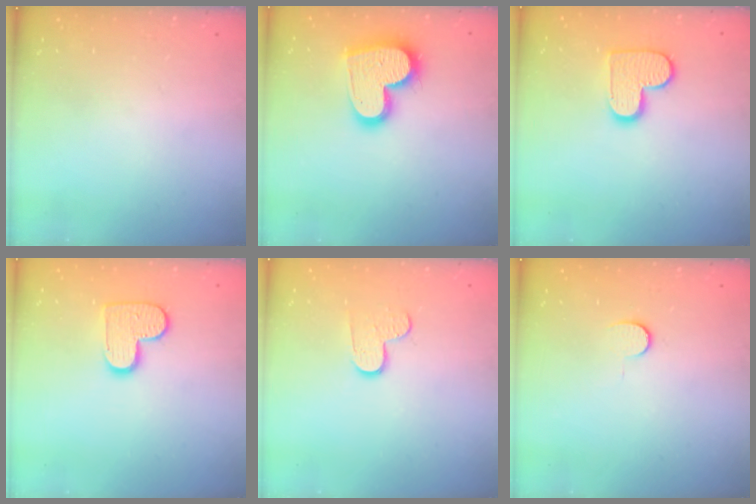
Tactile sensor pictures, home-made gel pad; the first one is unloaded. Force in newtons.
{"total": 17.9, "press": 17.9, "slide": 1.4}
{"total": 11.0, "press": 11.0, "slide": 0.7}
{"total": 10.1, "press": 10.1, "slide": 0.3}
{"total": 7.9, "press": 7.9, "slide": 0.5}
{"total": 6.0, "press": 6.0, "slide": 0.5}